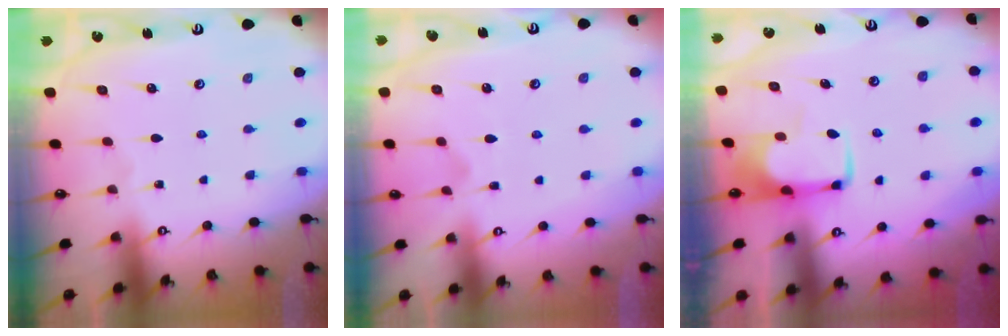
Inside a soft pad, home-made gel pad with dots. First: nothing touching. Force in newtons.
{"total": 3.2, "press": 3.0, "slide": 1.1}
{"total": 2.0, "press": 1.9, "slide": 0.5}